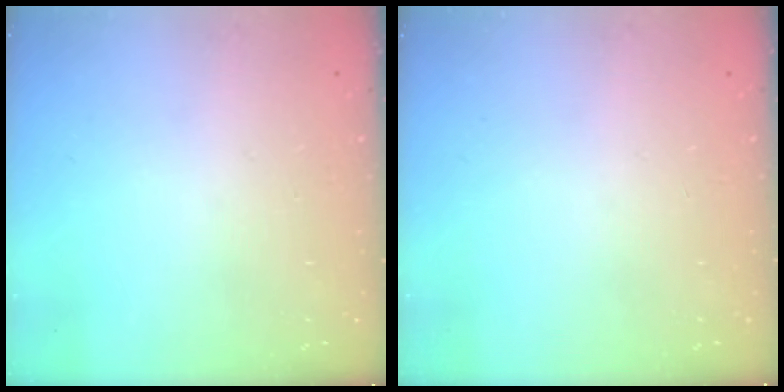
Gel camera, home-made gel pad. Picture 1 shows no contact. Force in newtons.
{"total": 0.0}